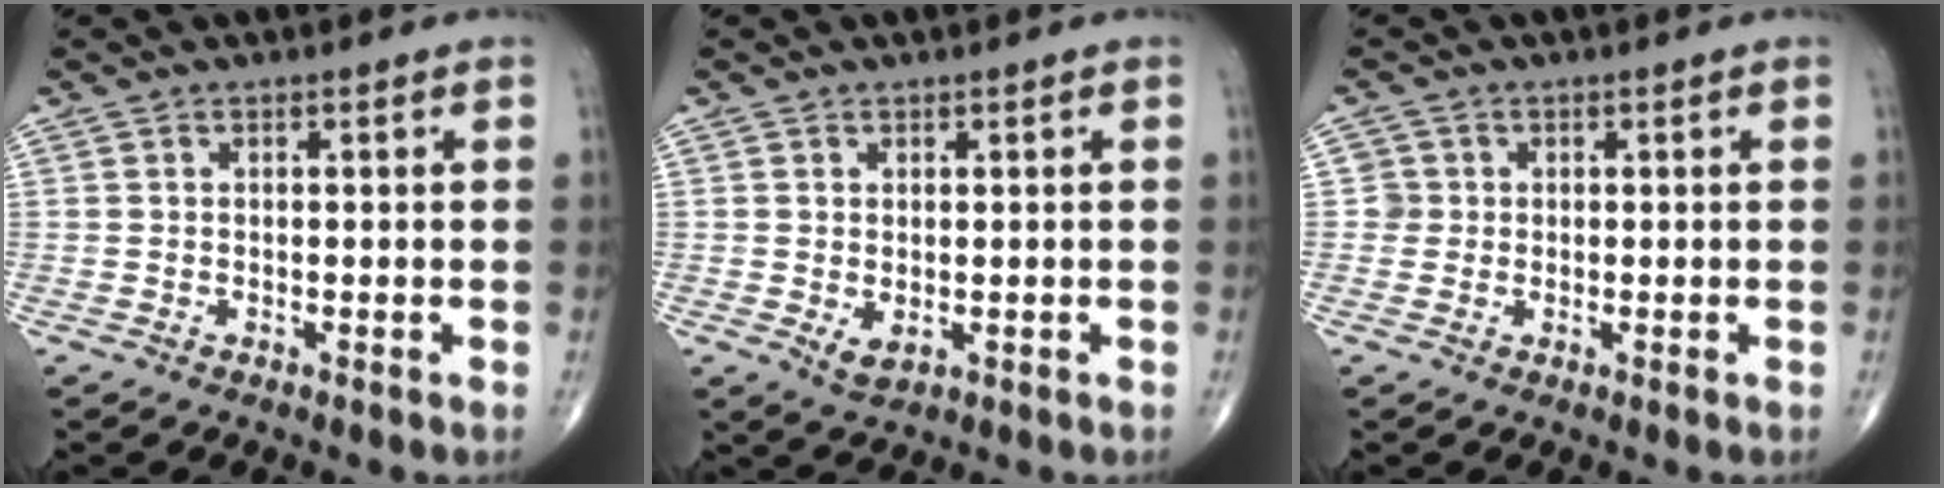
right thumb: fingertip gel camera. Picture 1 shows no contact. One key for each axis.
{"total": 2.6, "fx": -0.3, "fy": 1.6, "fz": 2.0, "tx": -0.030, "ty": -0.004, "tz": 0.004}
{"total": 2.0, "fx": 0.0, "fy": 2.0, "fz": -0.1, "tx": 0.017, "ty": 0.007, "tz": -0.003}